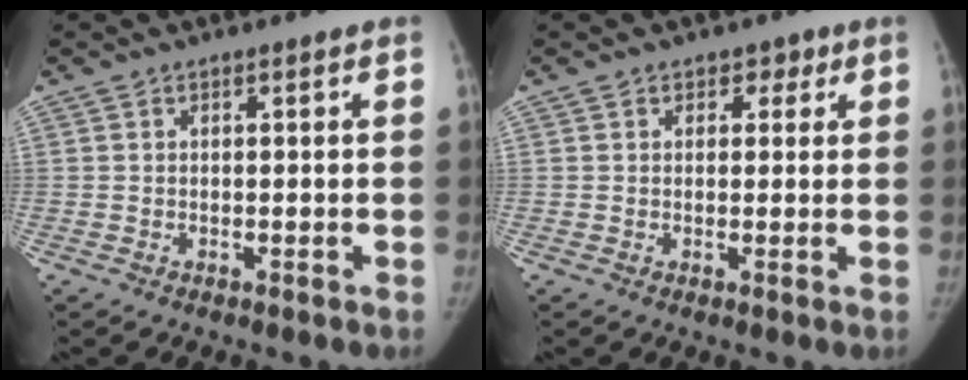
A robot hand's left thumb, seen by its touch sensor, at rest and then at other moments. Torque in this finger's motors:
{"motor_torque": [-0.42, -0.23, -0.34, 0.14, -0.02]}